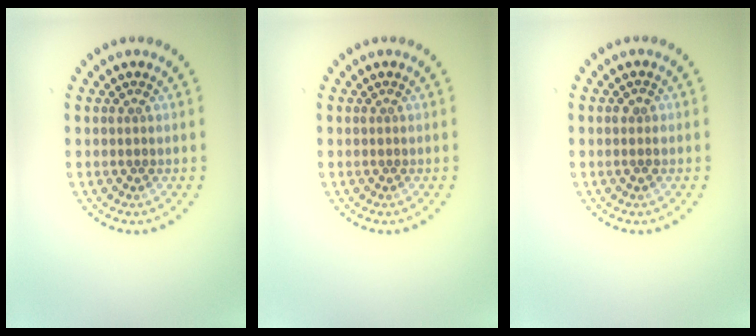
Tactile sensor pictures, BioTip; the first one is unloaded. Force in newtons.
{"total": 0.0}
{"total": 0.9, "press": 0.9, "slide": 0.2}